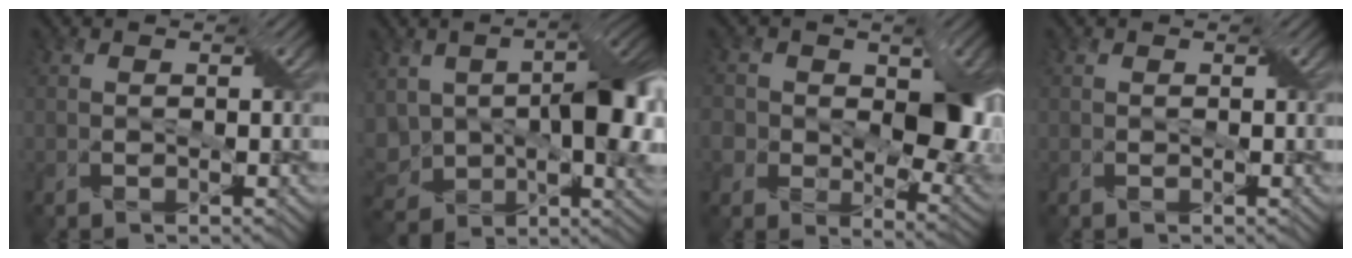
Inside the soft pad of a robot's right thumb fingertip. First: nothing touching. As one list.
[{"total": 14.5, "force": [-0.1, 7.8, 12.3], "torque": [-0.207, -0.006, 0.001]}, {"total": 11.0, "force": [1.6, 7.7, 7.7], "torque": [-0.117, -0.012, 0.024]}, {"total": 0.0}]